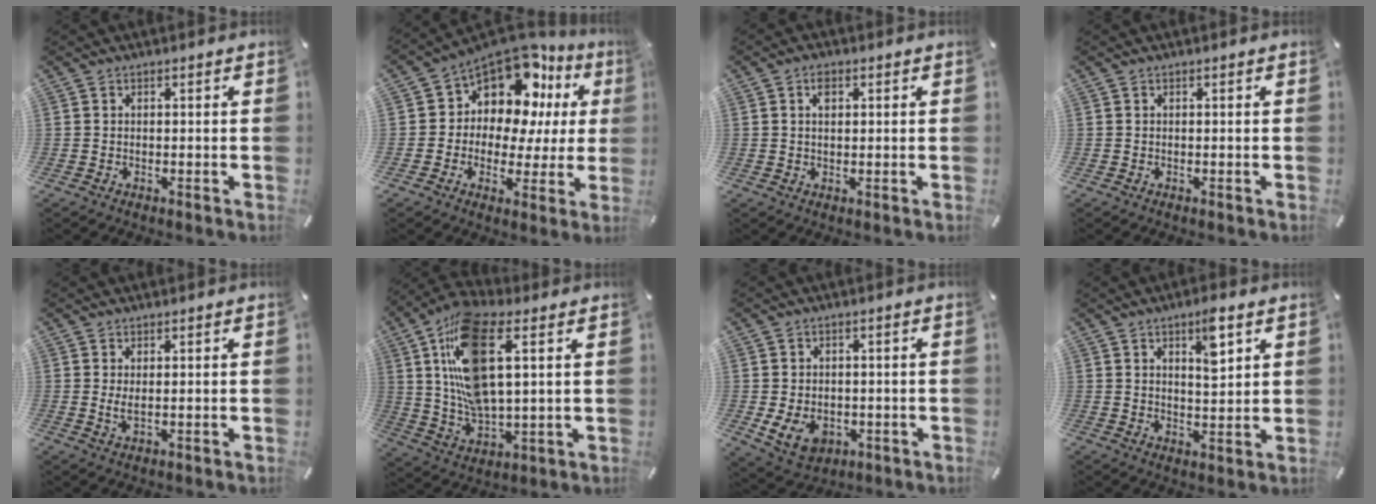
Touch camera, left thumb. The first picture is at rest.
{"total": 11.8, "force": [7.4, 7.5, 5.2], "torque": [-0.087, -0.079, 0.133]}
{"total": 2.8, "force": [0.9, 1.7, 2.0], "torque": [-0.036, 0.004, 0.013]}
{"total": 0.0}
{"total": 2.6, "force": [0.7, 0.8, 2.3], "torque": [-0.046, -0.007, 0.009]}
{"total": 17.9, "force": [6.4, 8.3, 14.5], "torque": [-0.312, -0.012, 0.113]}
{"total": 7.0, "force": [-1.3, 5.6, 4.1], "torque": [-0.078, 0.004, -0.023]}
{"total": 7.3, "force": [4.1, 2.6, 5.4], "torque": [-0.077, -0.019, 0.062]}